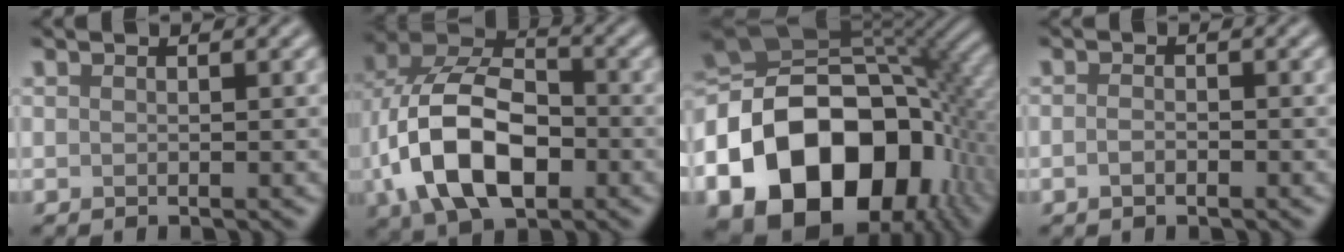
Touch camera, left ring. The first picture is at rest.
{"total": 11.8, "force": [-2.9, 7.1, 8.9], "torque": [-0.185, 0.000, -0.068]}
{"total": 21.0, "force": [-7.3, 14.7, 13.1], "torque": [-0.258, -0.018, -0.120]}
{"total": 1.1, "force": [-0.5, 0.5, 0.8], "torque": [-0.017, 0.000, -0.012]}